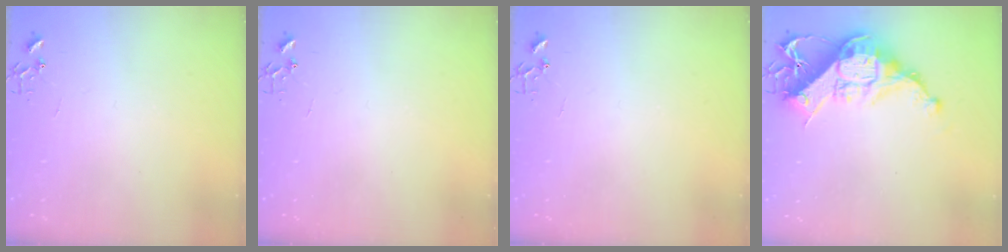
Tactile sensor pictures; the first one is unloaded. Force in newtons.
{"total": 0.0}
{"total": 0.0}
{"total": 15.9, "press": 15.8, "slide": 1.5}